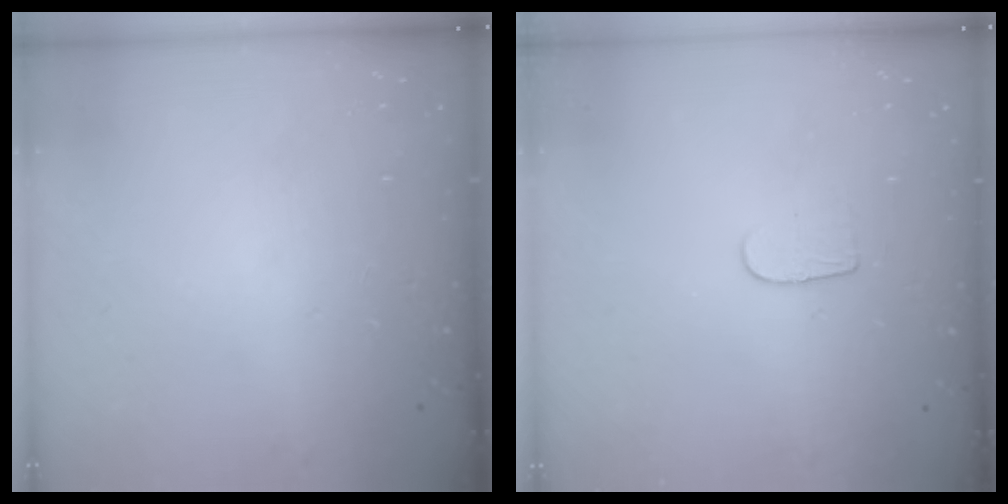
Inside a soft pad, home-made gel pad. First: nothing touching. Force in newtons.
{"total": 3.9, "press": 3.9, "slide": 0.4}